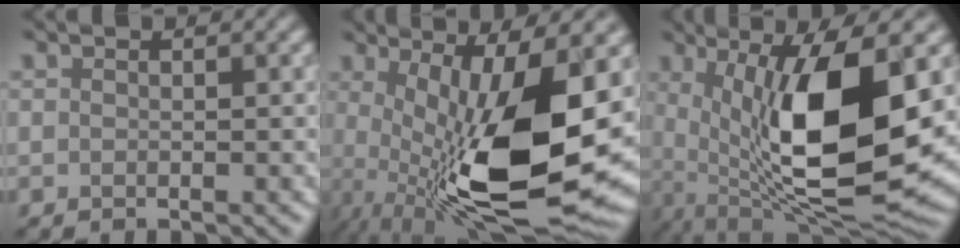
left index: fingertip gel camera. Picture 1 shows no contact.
{"total": 15.6, "force": [-1.0, 5.0, 14.8], "torque": [-0.236, -0.020, -0.003]}
{"total": 13.9, "force": [1.1, 4.8, 13.0], "torque": [-0.222, -0.025, 0.025]}